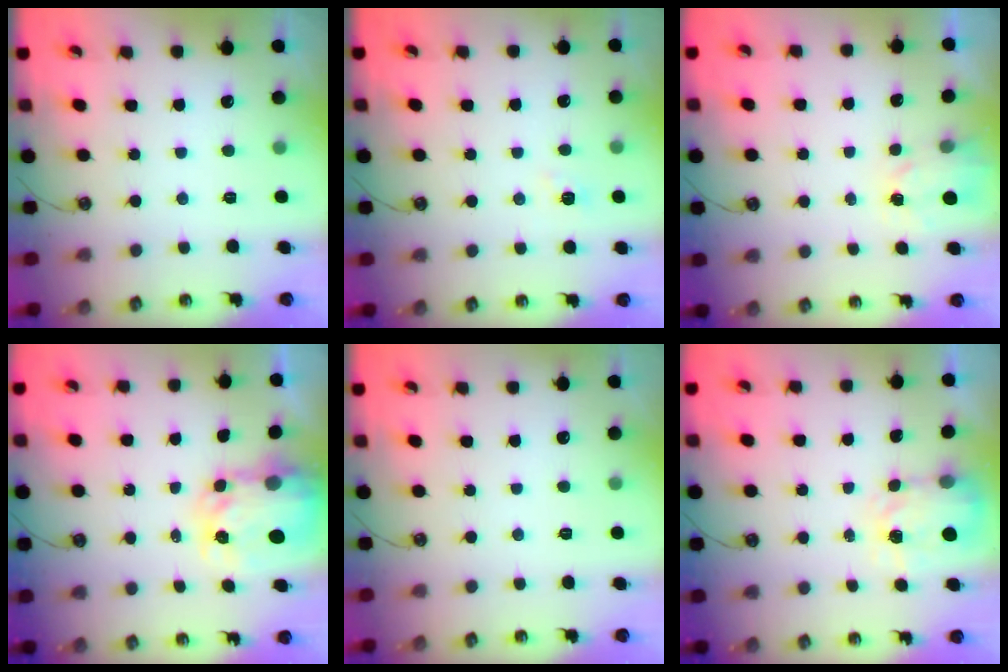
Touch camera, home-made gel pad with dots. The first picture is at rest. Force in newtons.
{"total": 3.6, "press": 3.6, "slide": 0.4}
{"total": 2.6, "press": 2.6, "slide": 0.3}
{"total": 6.1, "press": 6.1, "slide": 0.5}
{"total": 0.0}
{"total": 3.9, "press": 3.8, "slide": 0.6}